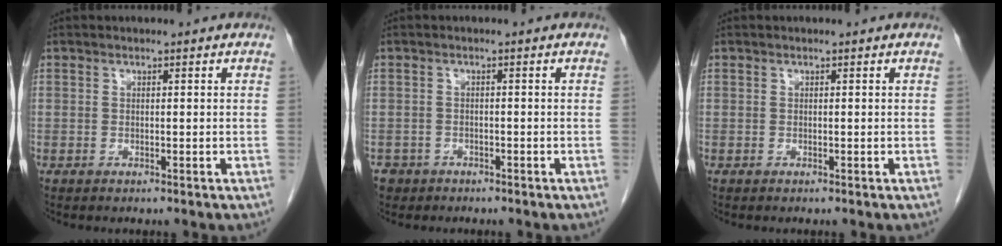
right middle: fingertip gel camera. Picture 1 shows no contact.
{"total": 3.1, "force": [-2.2, 2.2, 0.0], "torque": [-0.004, 0.005, -0.041]}
{"total": 0.0}